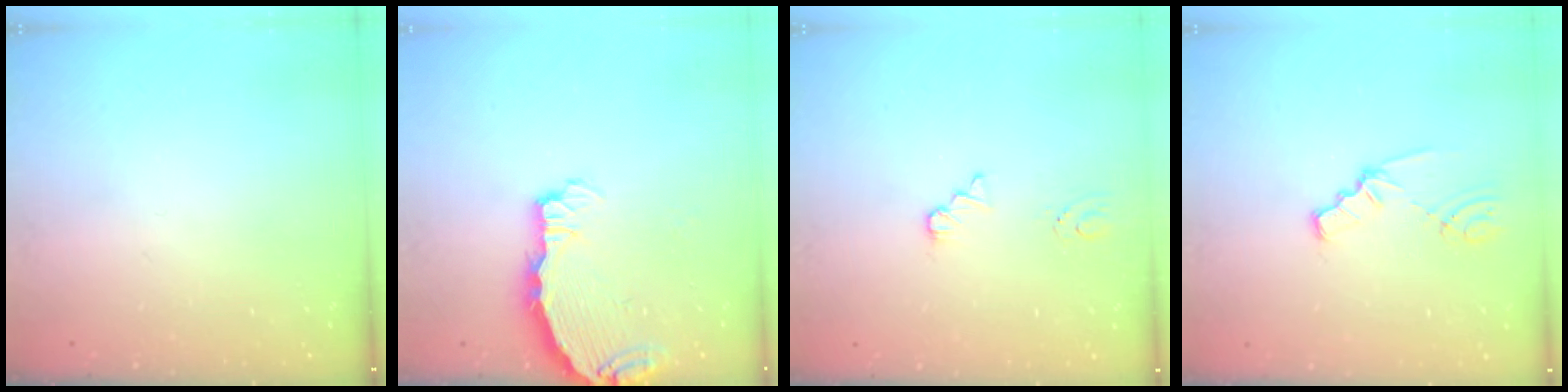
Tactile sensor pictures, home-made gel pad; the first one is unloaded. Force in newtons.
{"total": 3.7, "press": 3.7, "slide": 0.4}
{"total": 1.6, "press": 1.6, "slide": 0.2}
{"total": 1.8, "press": 1.7, "slide": 0.3}